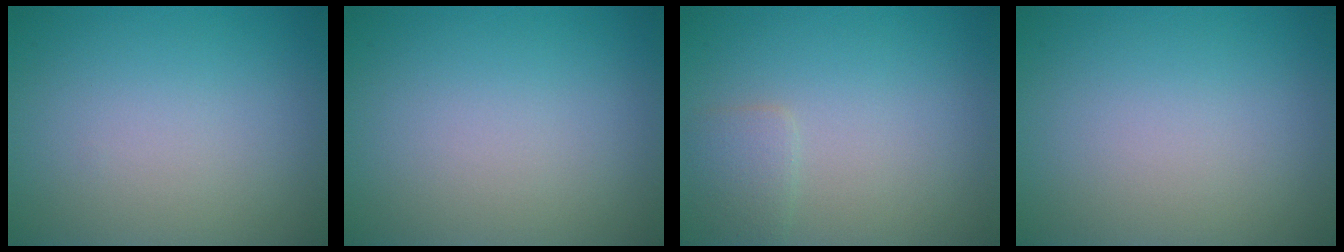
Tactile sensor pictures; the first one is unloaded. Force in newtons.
{"total": 0.0}
{"total": 1.5, "press": 1.5, "slide": 0.0}
{"total": 0.0}